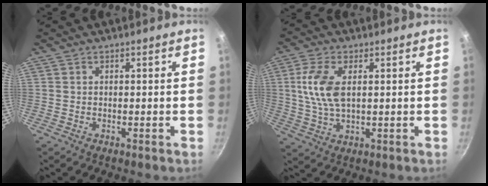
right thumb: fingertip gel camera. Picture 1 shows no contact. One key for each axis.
{"total": 9.0, "fx": 1.6, "fy": 4.6, "fz": 7.6, "tx": -0.154, "ty": 0.003, "tz": 0.032}